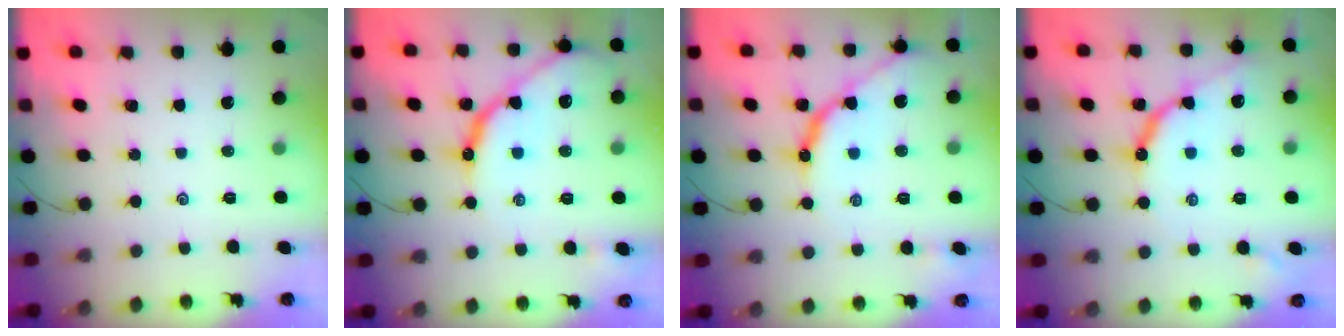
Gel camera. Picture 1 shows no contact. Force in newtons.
{"total": 13.6, "press": 13.5, "slide": 1.4}
{"total": 11.2, "press": 11.2, "slide": 0.6}
{"total": 10.3, "press": 10.2, "slide": 0.9}